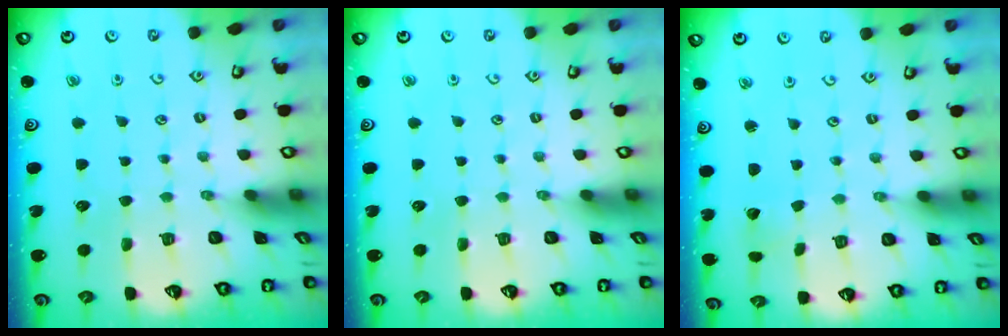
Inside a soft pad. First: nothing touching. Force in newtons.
{"total": 0.0}
{"total": 1.0, "press": 1.0, "slide": 0.1}